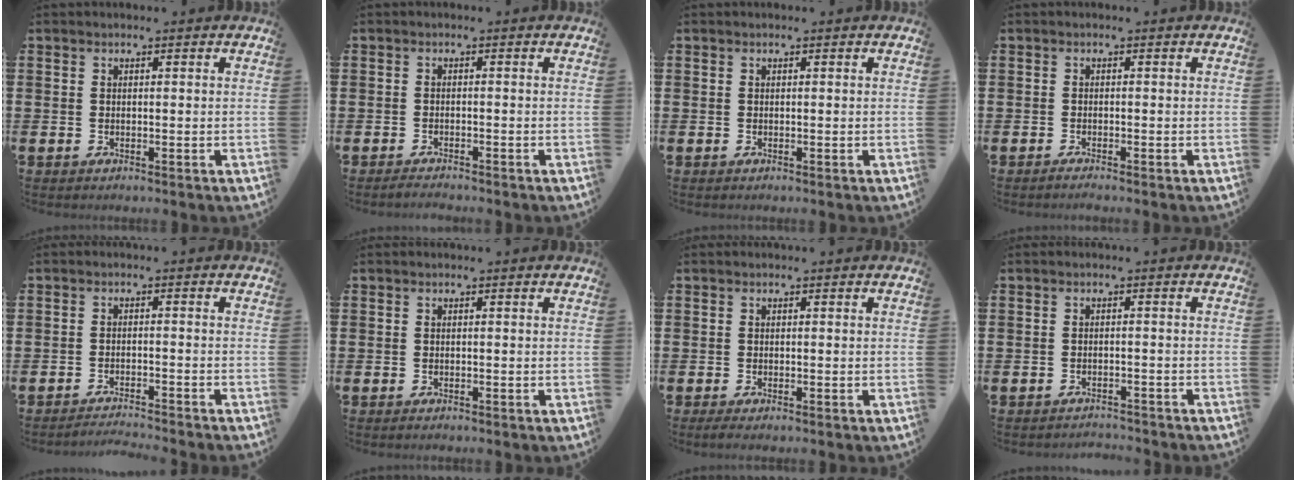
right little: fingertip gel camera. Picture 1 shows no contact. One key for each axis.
{"total": 1.1, "fx": -1.0, "fy": 0.0, "fz": 0.2, "tx": -0.006, "ty": -0.001, "tz": -0.021}
{"total": 0.0}
{"total": 0.8, "fx": -0.6, "fy": 0.0, "fz": 0.4, "tx": -0.007, "ty": -0.002, "tz": -0.013}
{"total": 1.8, "fx": -1.7, "fy": -0.3, "fz": 0.1, "tx": -0.002, "ty": 0.005, "tz": -0.036}
{"total": 0.0}
{"total": 0.7, "fx": -0.3, "fy": 0.1, "fz": 0.6, "tx": -0.010, "ty": 0.000, "tz": -0.007}
{"total": 1.4, "fx": -1.4, "fy": 0.0, "fz": -0.1, "tx": -0.002, "ty": 0.004, "tz": -0.029}